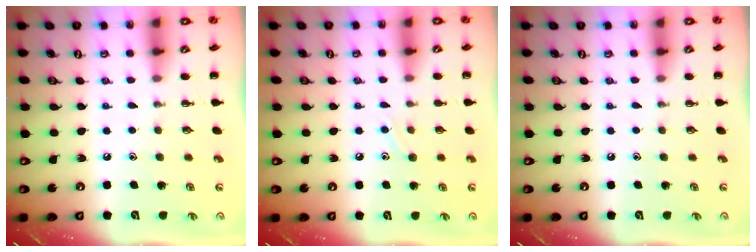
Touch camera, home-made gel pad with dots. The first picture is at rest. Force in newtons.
{"total": 6.6, "press": 6.5, "slide": 1.1}
{"total": 0.0}